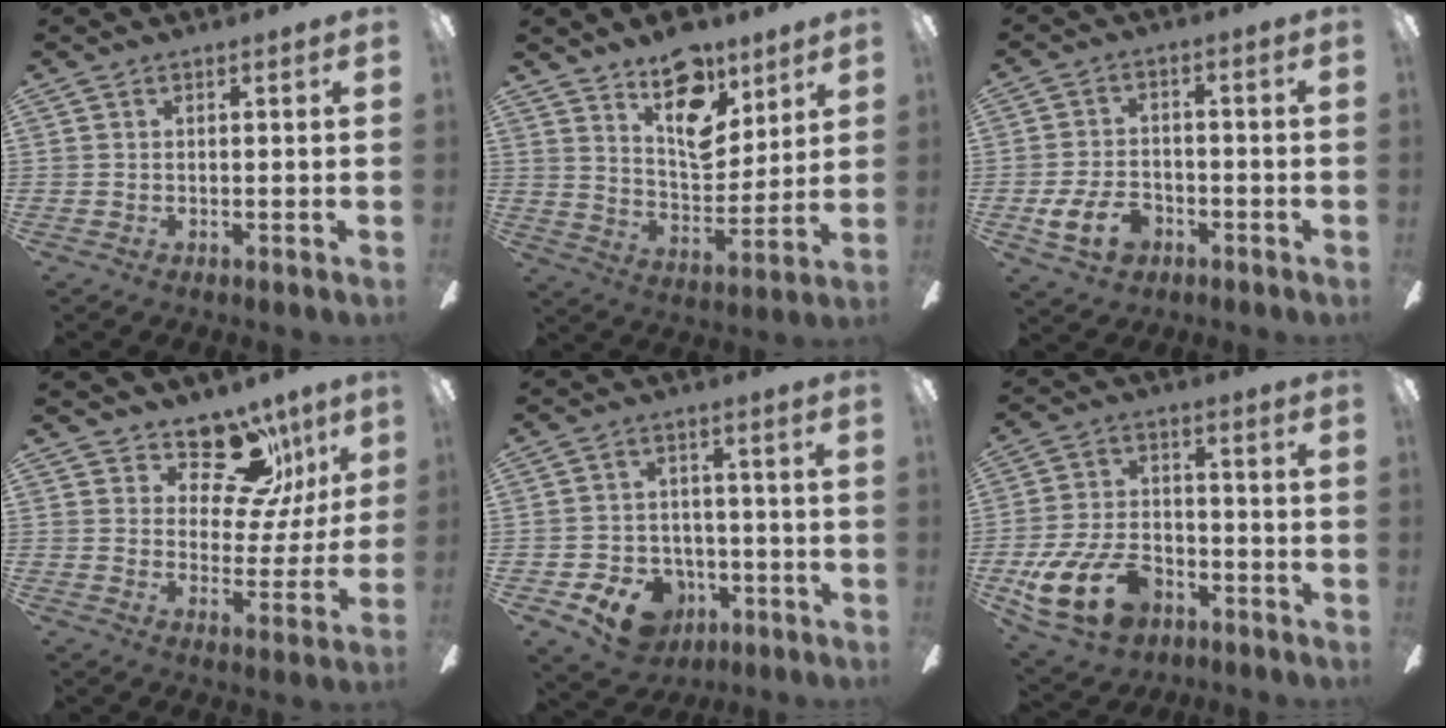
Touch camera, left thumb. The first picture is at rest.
{"total": 17.0, "force": [11.3, 8.2, 9.6], "torque": [-0.142, -0.068, 0.199]}
{"total": 10.0, "force": [-4.3, 6.7, 6.1], "torque": [-0.119, 0.022, -0.076]}
{"total": 15.1, "force": [9.5, 8.6, 8.0], "torque": [-0.127, -0.047, 0.171]}
{"total": 10.5, "force": [-5.7, 7.7, 4.4], "torque": [-0.070, 0.044, -0.096]}
{"total": 18.0, "force": [-9.0, 10.5, 11.5], "torque": [-0.239, 0.052, -0.154]}